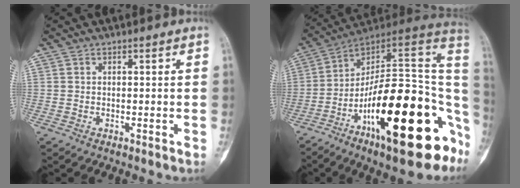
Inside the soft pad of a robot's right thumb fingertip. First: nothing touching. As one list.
[{"total": 28.9, "force": [-9.8, 10.2, 25.2], "torque": [-0.312, 0.063, -0.149]}]